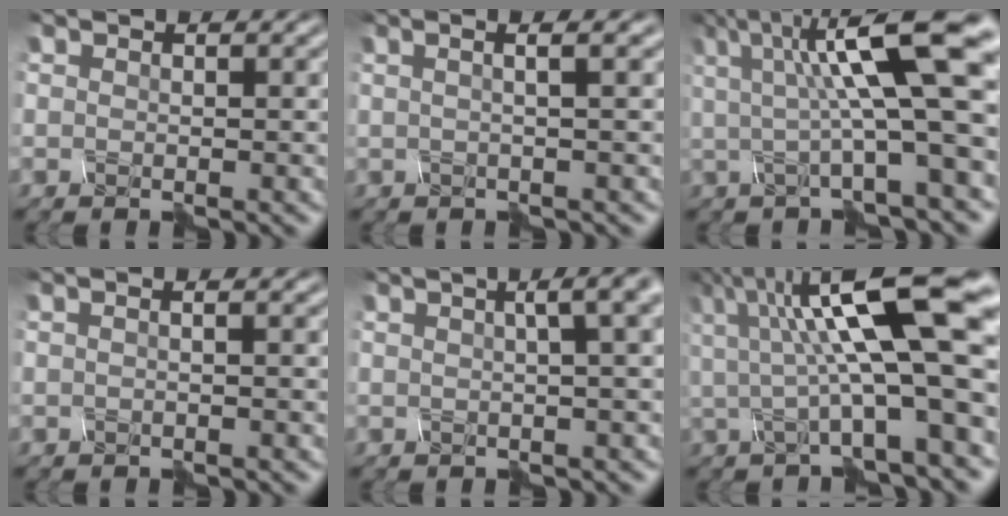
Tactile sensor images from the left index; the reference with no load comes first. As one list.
[{"total": 1.7, "force": [0.2, -0.3, 1.7], "torque": [-0.035, -0.005, 0.003]}, {"total": 9.0, "force": [1.0, 1.6, 8.8], "torque": [-0.165, -0.018, 0.051]}, {"total": 0.9, "force": [-0.3, 0.2, 0.8], "torque": [-0.013, -0.002, -0.008]}, {"total": 4.6, "force": [1.1, 1.4, 4.2], "torque": [-0.029, 0.025, 0.017]}, {"total": 11.2, "force": [0.8, 2.3, 10.9], "torque": [-0.199, -0.017, 0.045]}]